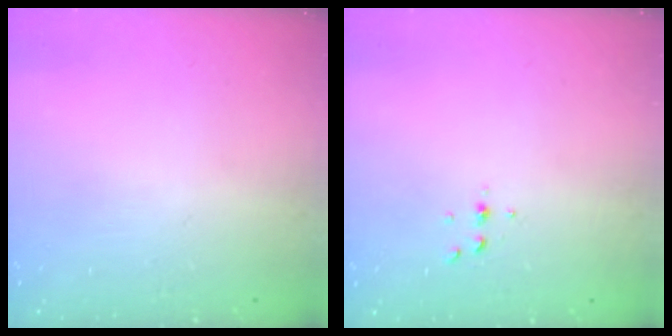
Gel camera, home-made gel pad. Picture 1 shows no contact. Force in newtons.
{"total": 2.6, "press": 2.6, "slide": 0.3}